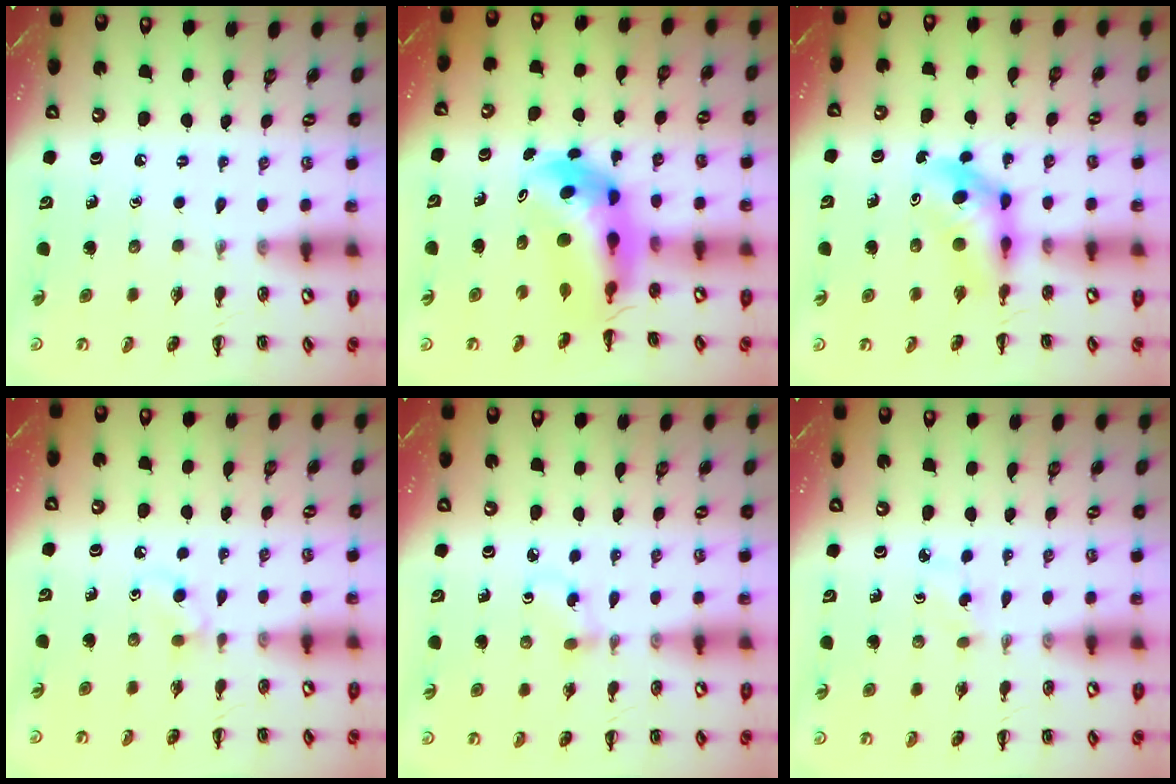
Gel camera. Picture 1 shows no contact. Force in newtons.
{"total": 6.8, "press": 6.4, "slide": 2.1}
{"total": 5.6, "press": 5.5, "slide": 1.3}
{"total": 2.9, "press": 2.6, "slide": 1.3}
{"total": 2.3, "press": 2.0, "slide": 1.1}
{"total": 3.2, "press": 3.1, "slide": 0.8}